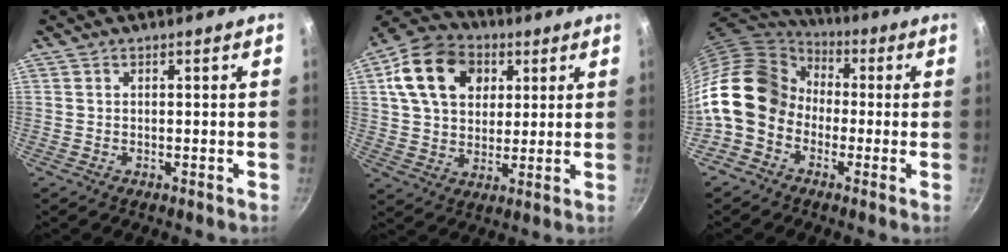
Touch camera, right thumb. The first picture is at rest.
{"total": 16.3, "force": [5.4, 12.1, 9.6], "torque": [-0.141, 0.005, 0.083]}
{"total": 16.6, "force": [-2.4, 13.4, 9.6], "torque": [-0.148, 0.052, -0.064]}